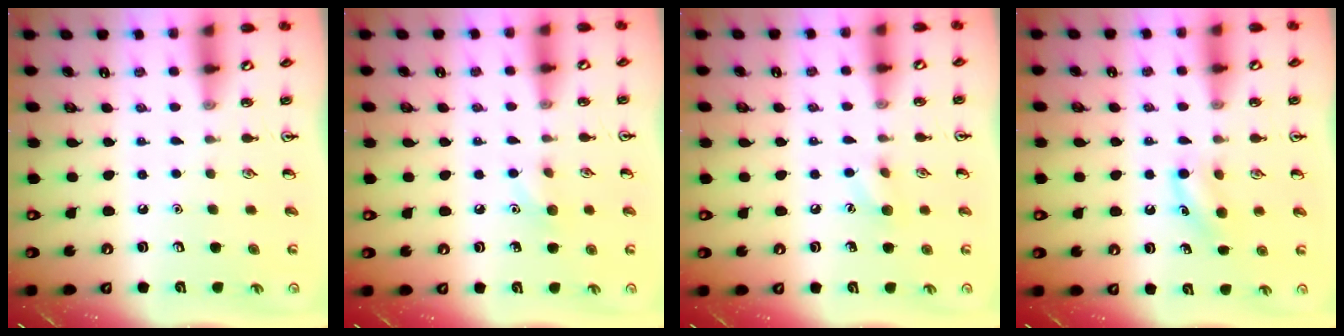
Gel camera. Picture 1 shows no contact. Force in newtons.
{"total": 6.2, "press": 6.0, "slide": 1.6}
{"total": 6.2, "press": 6.0, "slide": 1.5}
{"total": 6.8, "press": 6.6, "slide": 1.9}